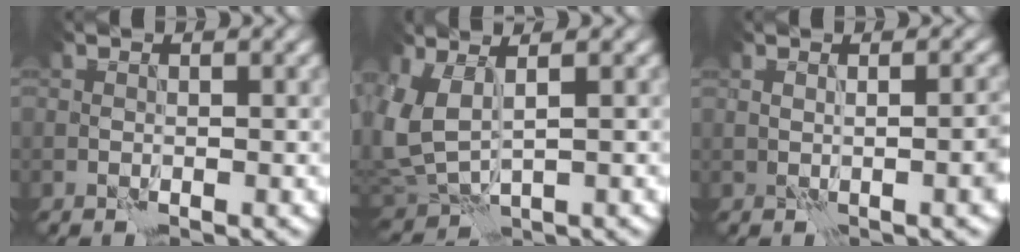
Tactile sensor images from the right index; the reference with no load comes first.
{"total": 4.7, "force": [1.0, 2.2, 4.1], "torque": [-0.104, -0.011, 0.022]}
{"total": 2.3, "force": [-0.1, 0.4, 2.3], "torque": [-0.036, -0.005, 0.001]}